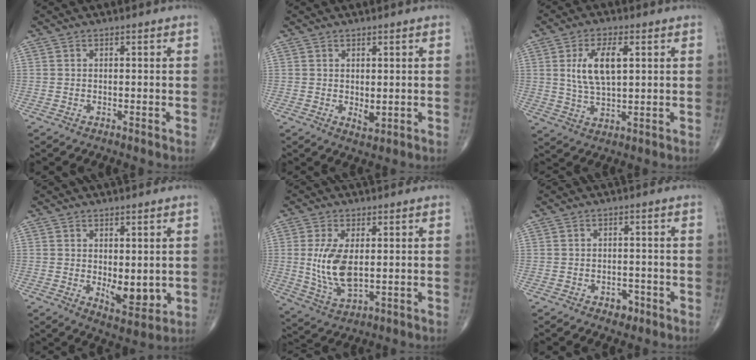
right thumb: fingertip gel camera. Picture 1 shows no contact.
{"total": 2.4, "force": [0.1, 1.3, 2.0], "torque": [-0.024, -0.008, 0.006]}
{"total": 9.2, "force": [2.4, 3.9, 8.0], "torque": [-0.152, -0.006, 0.047]}
{"total": 7.1, "force": [-0.2, 3.6, 6.1], "torque": [-0.064, -0.018, 0.010]}
{"total": 9.8, "force": [0.7, 4.7, 8.5], "torque": [-0.172, -0.016, 0.026]}
{"total": 2.6, "force": [-1.4, 1.7, 1.3], "torque": [-0.005, 0.009, -0.016]}